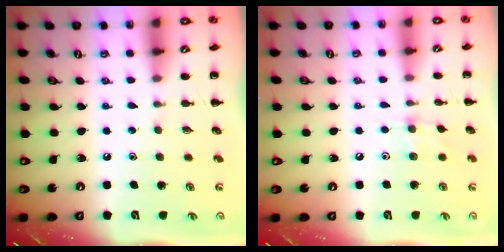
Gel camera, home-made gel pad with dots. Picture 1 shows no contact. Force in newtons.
{"total": 5.3, "press": 5.1, "slide": 1.1}